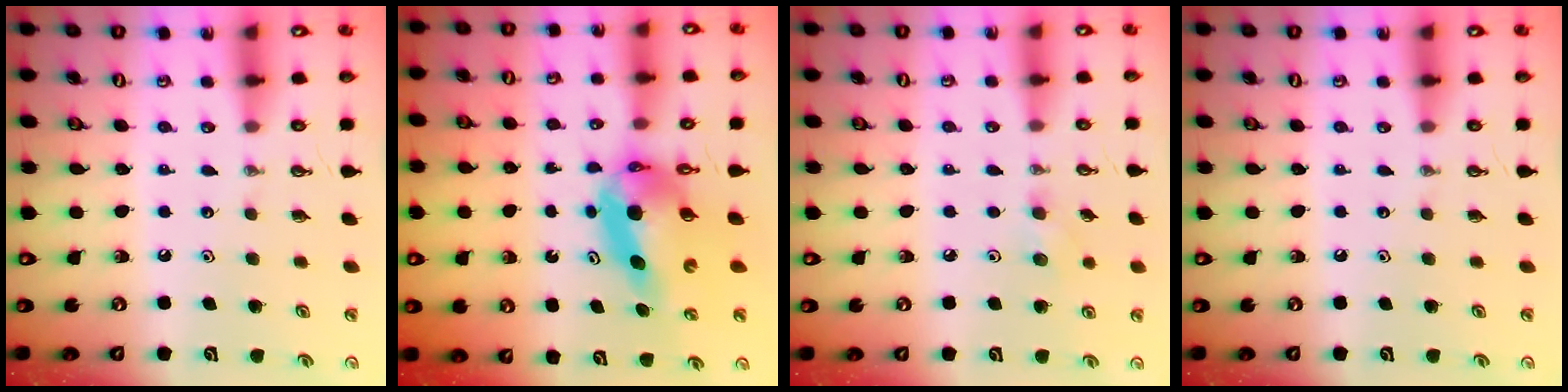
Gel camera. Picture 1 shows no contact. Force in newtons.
{"total": 8.0, "press": 8.0, "slide": 0.9}
{"total": 7.6, "press": 5.5, "slide": 5.2}
{"total": 0.0}